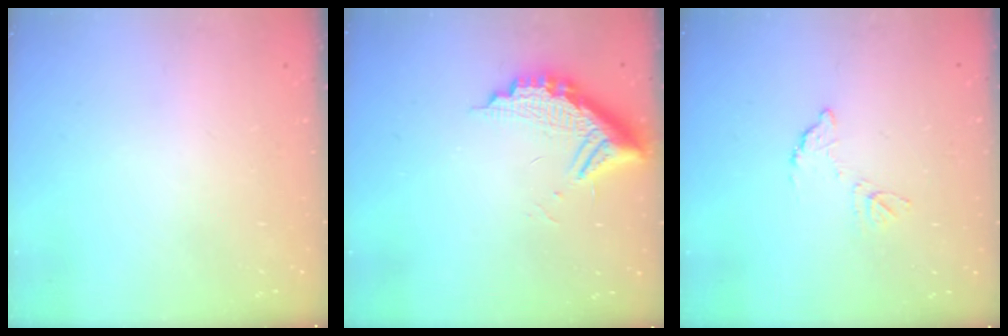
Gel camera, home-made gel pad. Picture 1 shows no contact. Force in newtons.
{"total": 11.7, "press": 11.6, "slide": 1.2}
{"total": 6.3, "press": 6.3, "slide": 0.4}